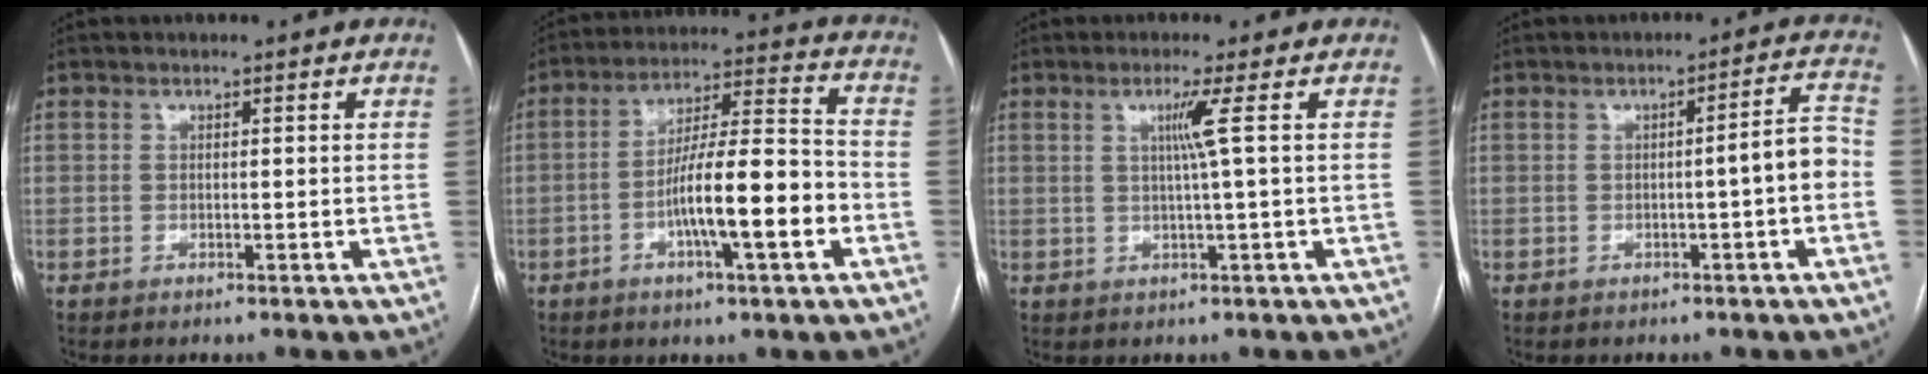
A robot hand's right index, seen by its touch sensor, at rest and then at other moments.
{"total": 13.0, "force": [-4.2, 1.2, 12.2], "torque": [-0.210, 0.010, -0.068]}
{"total": 3.2, "force": [0.7, -1.3, 2.8], "torque": [-0.055, -0.003, 0.017]}
{"total": 4.2, "force": [-1.1, 0.1, 4.1], "torque": [-0.049, 0.015, -0.015]}